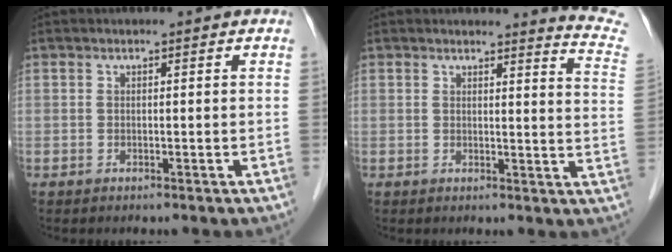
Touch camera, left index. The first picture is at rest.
{"total": 8.1, "force": [8.1, -0.8, 0.4], "torque": [-0.006, -0.089, 0.062]}